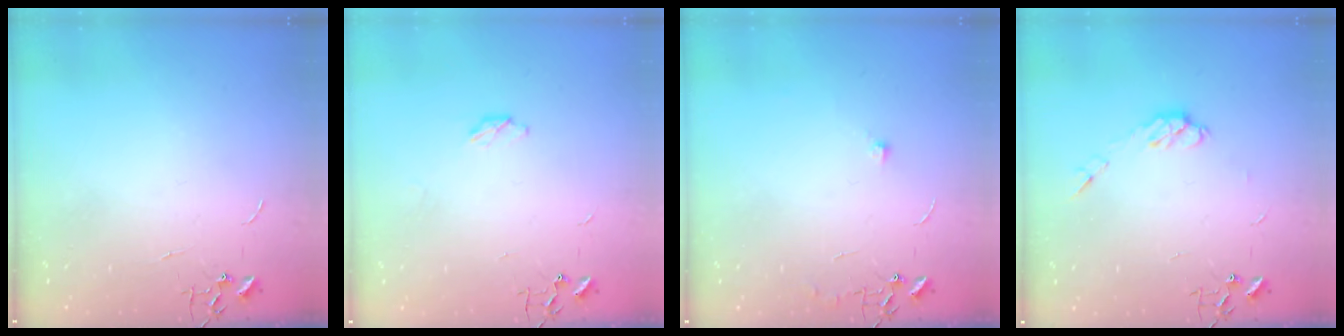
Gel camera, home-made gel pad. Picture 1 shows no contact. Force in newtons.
{"total": 3.4, "press": 3.4, "slide": 0.5}
{"total": 5.5, "press": 5.5, "slide": 0.8}
{"total": 6.3, "press": 6.3, "slide": 0.2}